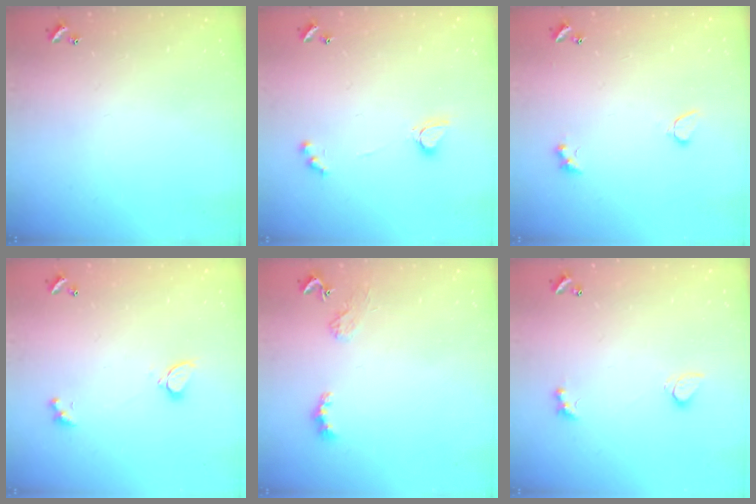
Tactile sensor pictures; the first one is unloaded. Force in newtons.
{"total": 4.0, "press": 4.0, "slide": 0.3}
{"total": 3.5, "press": 3.3, "slide": 0.9}
{"total": 2.1, "press": 1.8, "slide": 1.0}
{"total": 2.4, "press": 2.3, "slide": 0.5}
{"total": 3.0, "press": 2.7, "slide": 1.1}